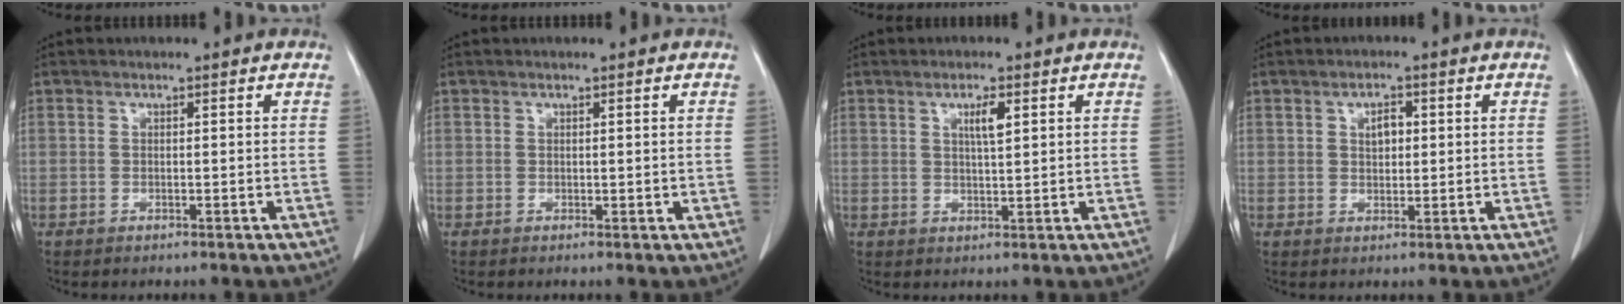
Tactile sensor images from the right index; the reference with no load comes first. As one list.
[{"total": 0.6, "force": [0.1, 0.3, 0.5], "torque": [-0.007, -0.002, 0.004]}, {"total": 2.9, "force": [1.2, 0.3, 2.6], "torque": [-0.045, -0.001, 0.020]}, {"total": 2.7, "force": [0.7, 1.5, 2.1], "torque": [-0.035, 0.002, 0.014]}]